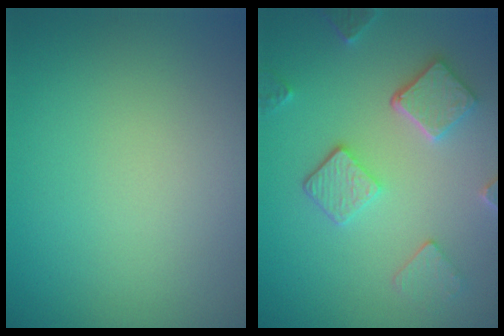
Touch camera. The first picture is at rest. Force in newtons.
{"total": 5.0, "press": 3.9, "slide": 3.2}